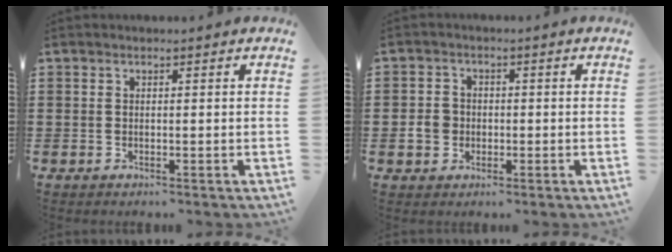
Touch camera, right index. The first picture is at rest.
{"total": 3.5, "force": [-0.7, 3.1, 1.6], "torque": [-0.046, 0.005, -0.017]}